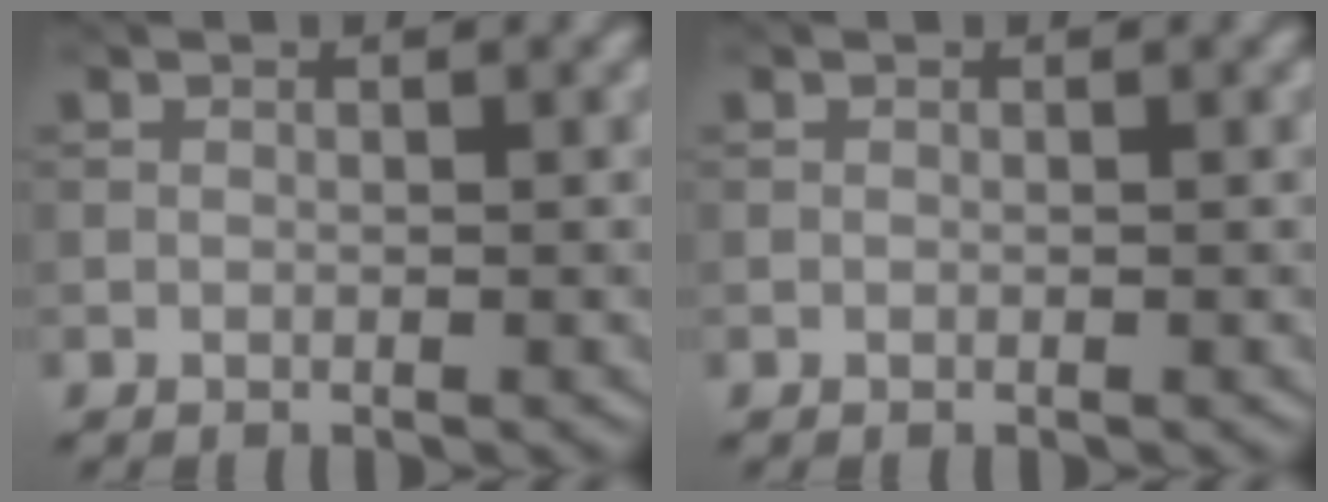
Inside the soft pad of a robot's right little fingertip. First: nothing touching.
{"total": 0.0}